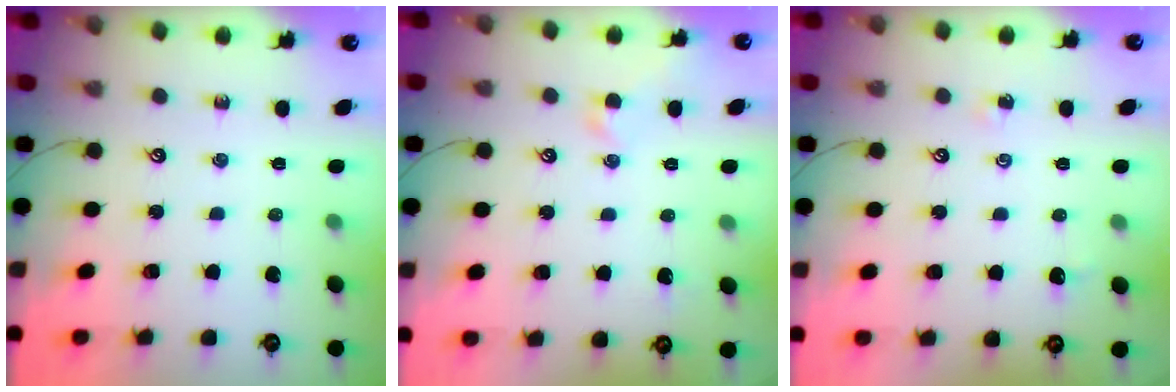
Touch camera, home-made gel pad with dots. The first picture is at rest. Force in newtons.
{"total": 2.7, "press": 2.6, "slide": 0.7}
{"total": 1.6, "press": 1.5, "slide": 0.4}